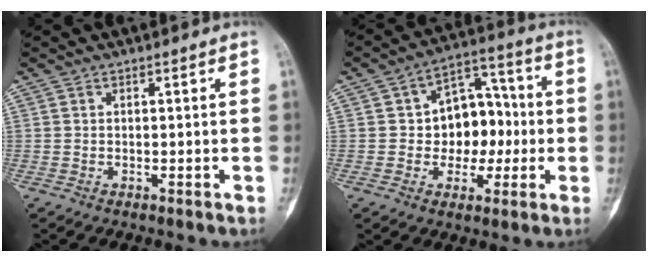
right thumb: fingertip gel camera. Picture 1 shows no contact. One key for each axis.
{"total": 12.7, "fx": -0.6, "fy": 9.3, "fz": 8.7, "tx": -0.066, "ty": 0.038, "tz": -0.012}